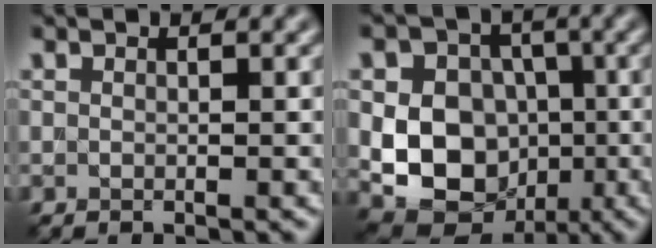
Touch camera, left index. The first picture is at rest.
{"total": 11.1, "force": [-1.2, 9.2, 6.2], "torque": [-0.093, -0.003, -0.041]}